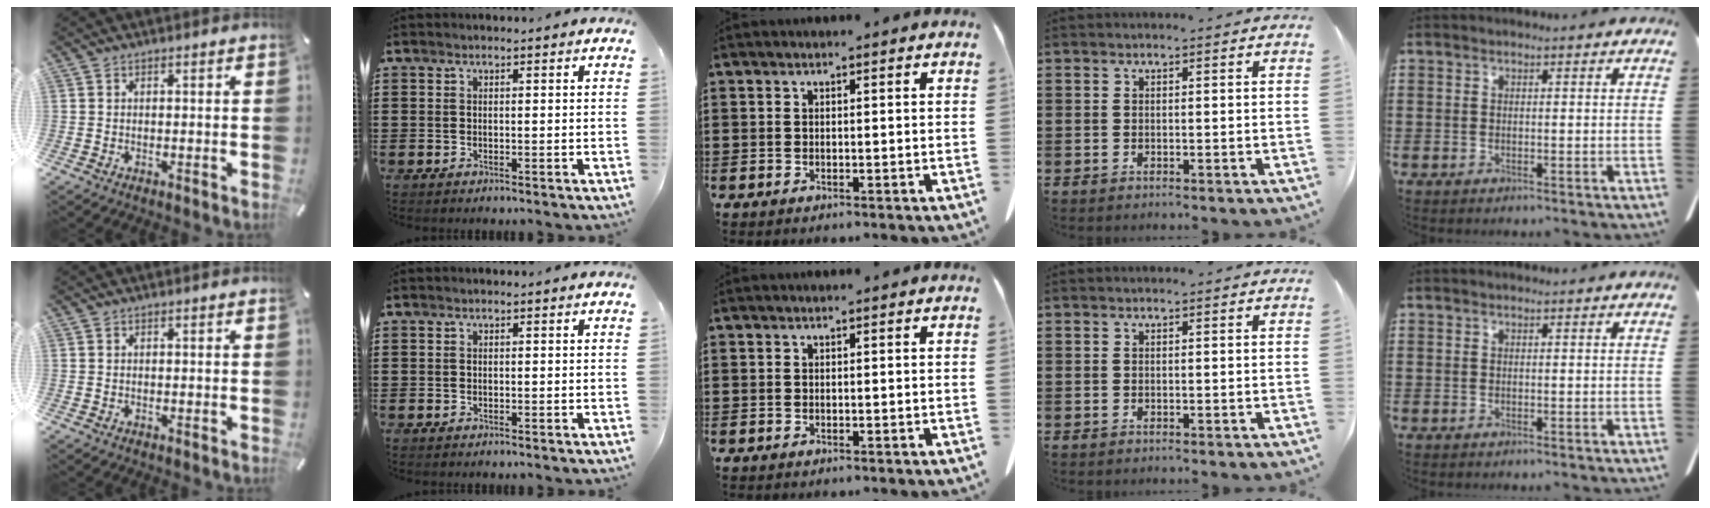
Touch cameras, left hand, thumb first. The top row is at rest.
{}